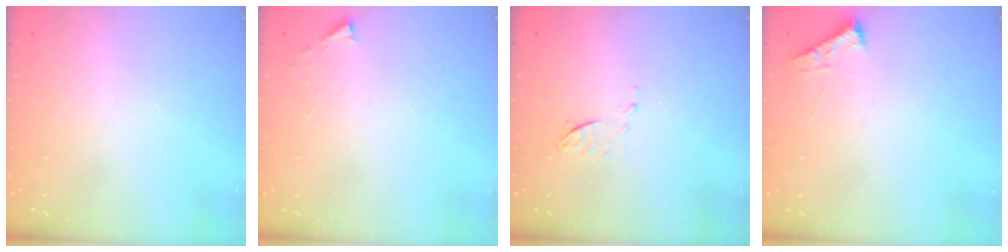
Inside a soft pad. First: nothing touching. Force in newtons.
{"total": 3.1, "press": 3.1, "slide": 0.4}
{"total": 5.5, "press": 5.5, "slide": 0.8}
{"total": 2.5, "press": 2.5, "slide": 0.3}